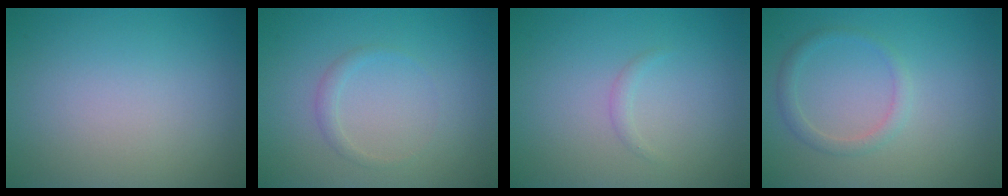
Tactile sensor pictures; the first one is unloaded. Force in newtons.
{"total": 1.0, "press": 1.0, "slide": 0.1}
{"total": 0.6, "press": 0.6, "slide": 0.0}
{"total": 1.5, "press": 1.5, "slide": 0.1}